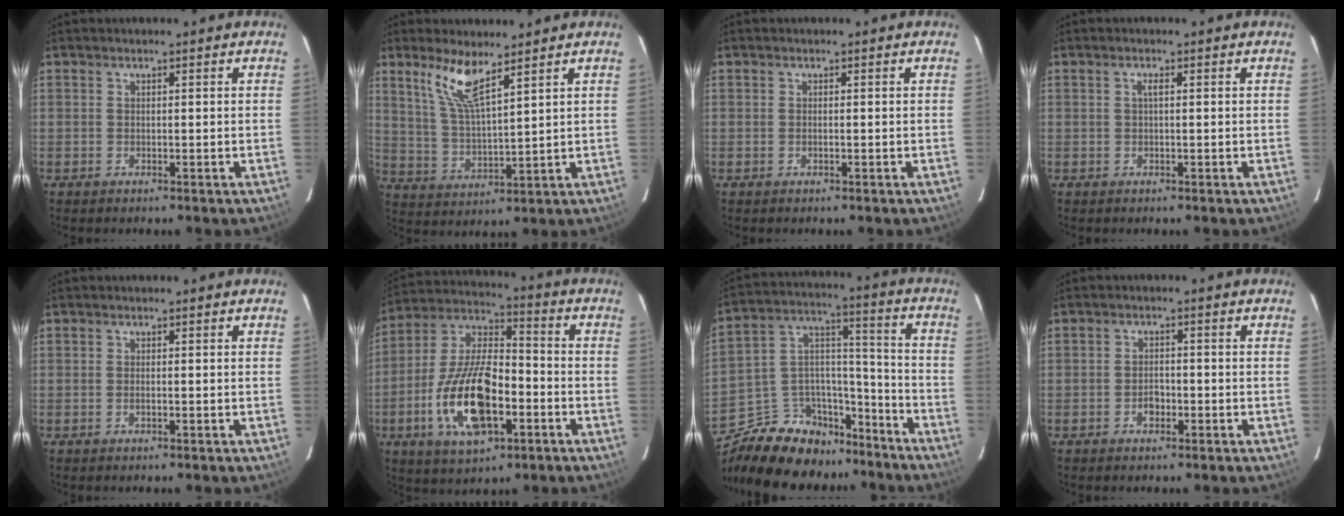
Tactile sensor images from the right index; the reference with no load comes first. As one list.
[{"total": 8.2, "force": [5.6, 1.3, 5.9], "torque": [-0.118, -0.002, 0.119]}, {"total": 0.0}, {"total": 1.0, "force": [0.2, 0.0, 0.9], "torque": [-0.018, 0.003, 0.002]}, {"total": 0.6, "force": [-0.2, 0.0, 0.5], "torque": [-0.010, -0.001, -0.004]}, {"total": 18.5, "force": [-6.3, 8.5, 15.2], "torque": [-0.313, -0.001, -0.112]}, {"total": 20.0, "force": [-15.1, 11.1, 7.0], "torque": [-0.160, 0.076, -0.229]}, {"total": 2.5, "force": [-1.3, 1.7, 1.4], "torque": [-0.027, 0.005, -0.022]}]